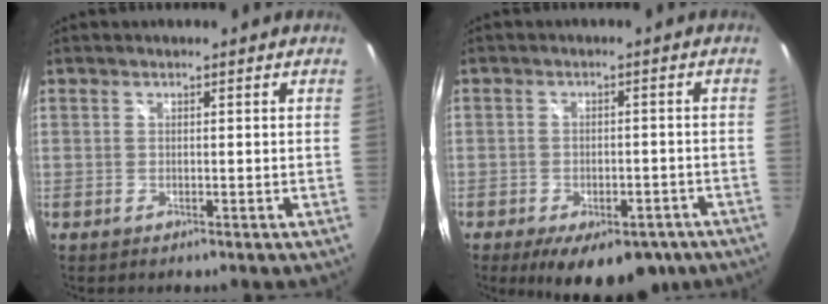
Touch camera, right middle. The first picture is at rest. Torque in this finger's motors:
{"motor_torque": [0.92, -1.21, 0.17, 0.12]}